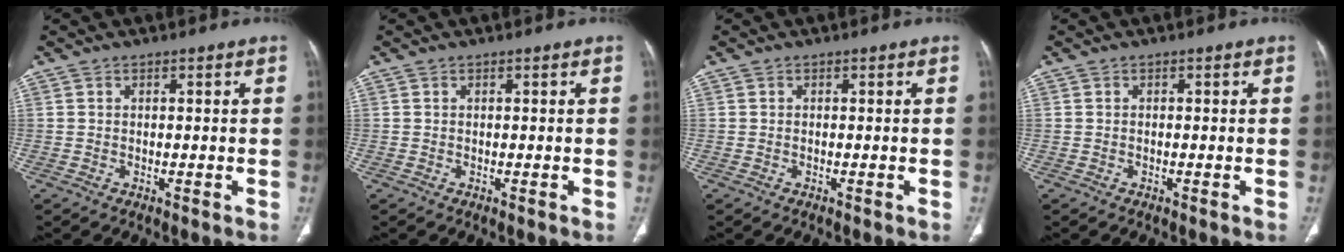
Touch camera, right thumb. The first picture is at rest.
{"total": 0.0}
{"total": 0.0}
{"total": 0.0}